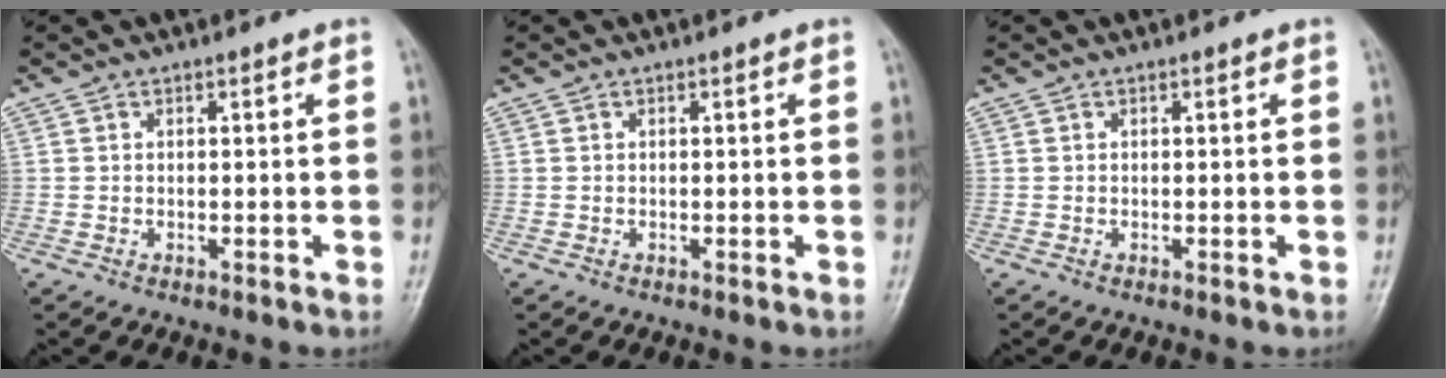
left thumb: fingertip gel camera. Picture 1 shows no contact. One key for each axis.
{"total": 0.0}
{"total": 0.0}